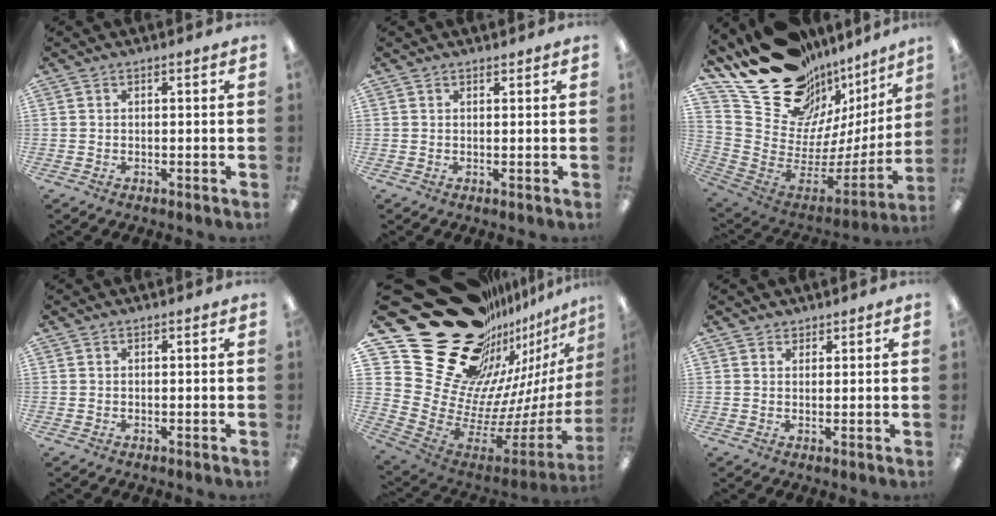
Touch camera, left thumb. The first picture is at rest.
{"total": 0.6, "force": [0.6, 0.2, 0.0], "torque": [0.000, 0.000, 0.011]}
{"total": 22.6, "force": [15.4, 13.5, 9.6], "torque": [-0.135, -0.124, 0.306]}
{"total": 0.0}
{"total": 33.0, "force": [19.4, 20.6, 17.1], "torque": [-0.218, -0.185, 0.429]}
{"total": 1.4, "force": [1.3, 0.7, -0.1], "torque": [0.002, -0.001, 0.025]}